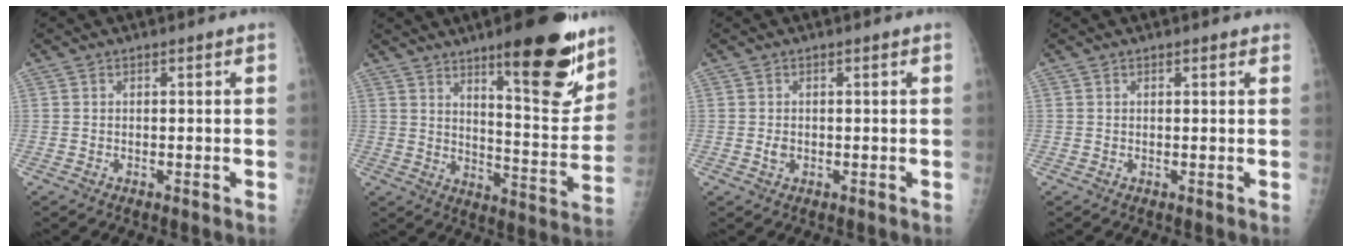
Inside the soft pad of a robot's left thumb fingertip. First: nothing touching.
{"total": 18.7, "force": [11.7, 4.6, 13.8], "torque": [-0.148, -0.081, 0.175]}
{"total": 1.3, "force": [-0.1, 1.0, 0.9], "torque": [-0.013, 0.000, -0.001]}
{"total": 0.9, "force": [0.7, 0.4, 0.4], "torque": [-0.004, -0.003, 0.005]}